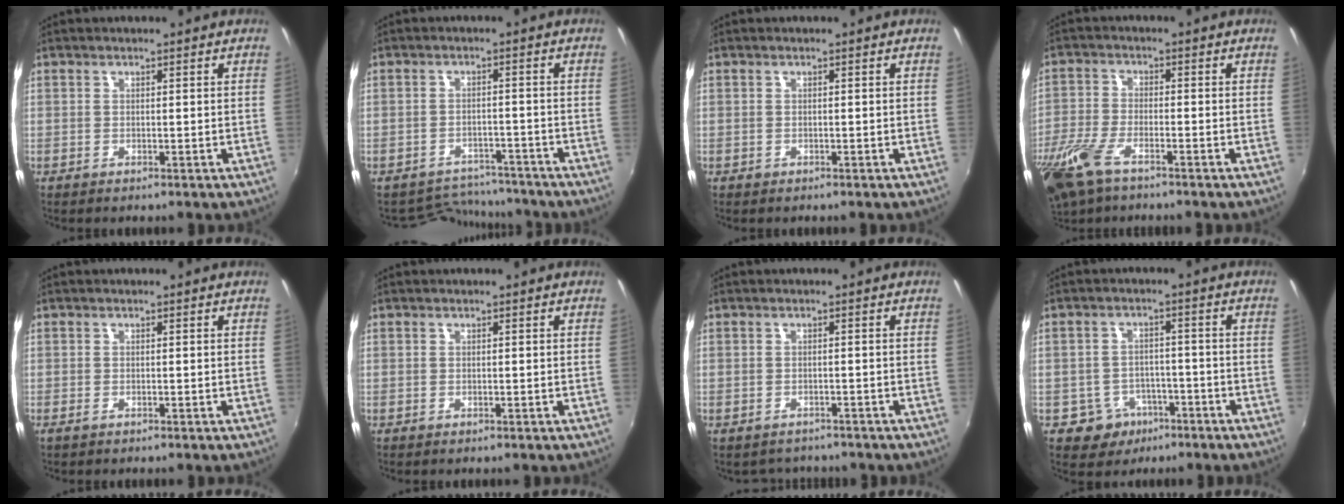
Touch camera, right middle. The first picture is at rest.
{"total": 8.2, "force": [-7.6, 2.8, 0.4], "torque": [-0.020, 0.015, -0.109]}
{"total": 0.7, "force": [-0.3, 0.6, 0.2], "torque": [-0.003, -0.001, -0.004]}
{"total": 11.4, "force": [-7.2, 4.7, 7.4], "torque": [-0.185, -0.028, -0.147]}
{"total": 0.9, "force": [-0.5, 0.4, 0.5], "torque": [-0.010, -0.005, -0.011]}
{"total": 0.0}
{"total": 3.8, "force": [-3.2, 1.9, 0.6], "torque": [-0.019, -0.013, -0.045]}
{"total": 6.8, "force": [-3.7, 5.6, 1.2], "torque": [-0.036, 0.019, -0.044]}